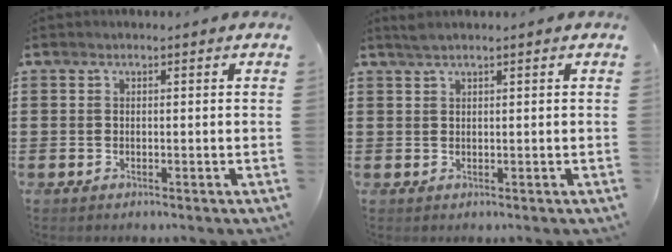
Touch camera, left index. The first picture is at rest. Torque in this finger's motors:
{"motor_torque": [0.01, -0.01, 0.00, 0.01]}